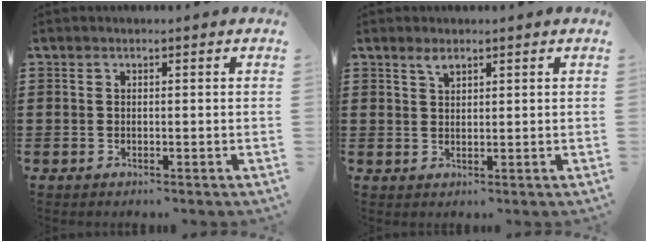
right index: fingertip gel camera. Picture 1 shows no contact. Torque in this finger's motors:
{"motor_torque": [0.17, 0.23, 0.00, 0.00]}